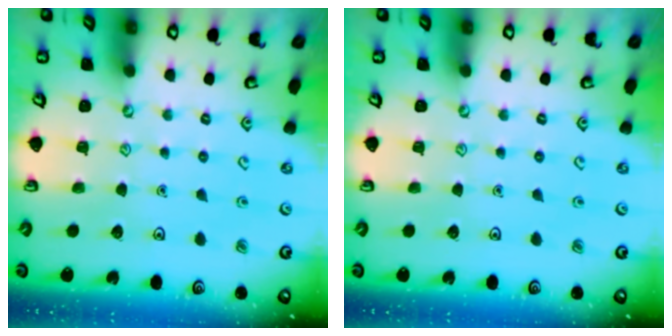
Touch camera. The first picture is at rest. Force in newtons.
{"total": 0.0}